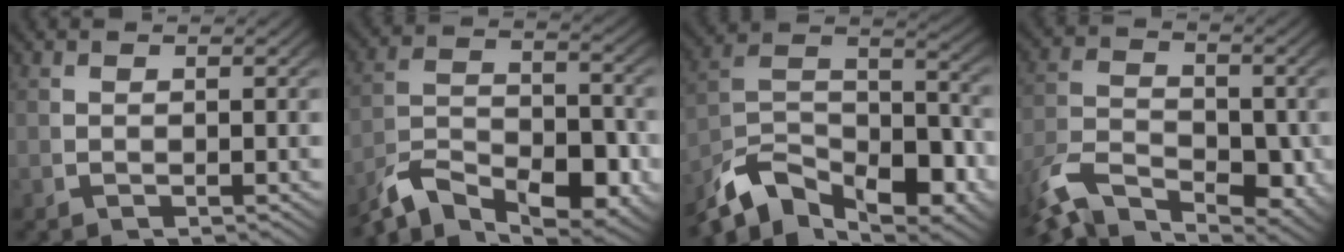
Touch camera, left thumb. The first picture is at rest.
{"total": 9.9, "force": [-3.9, 5.9, 6.9], "torque": [-0.138, -0.047, -0.055]}
{"total": 12.8, "force": [-3.1, 8.2, 9.3], "torque": [-0.205, -0.048, -0.037]}
{"total": 7.4, "force": [-3.7, 4.2, 4.8], "torque": [-0.081, -0.035, -0.060]}